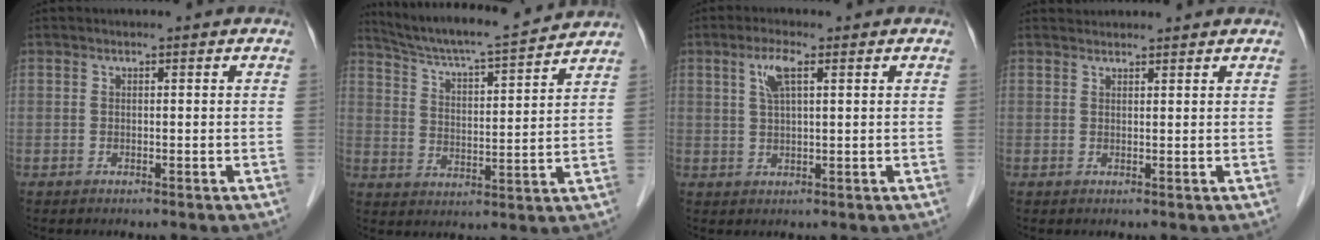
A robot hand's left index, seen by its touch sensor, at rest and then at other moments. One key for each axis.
{"total": 15.5, "fx": 14.5, "fy": 0.1, "fz": 5.5, "tx": -0.101, "ty": 0.006, "tz": 0.221}
{"total": 3.7, "fx": 1.7, "fy": 0.9, "fz": 3.2, "tx": -0.069, "ty": 0.007, "tz": 0.033}
{"total": 3.4, "fx": 3.4, "fy": 0.4, "fz": 0.2, "tx": -0.009, "ty": 0.029, "tz": 0.047}